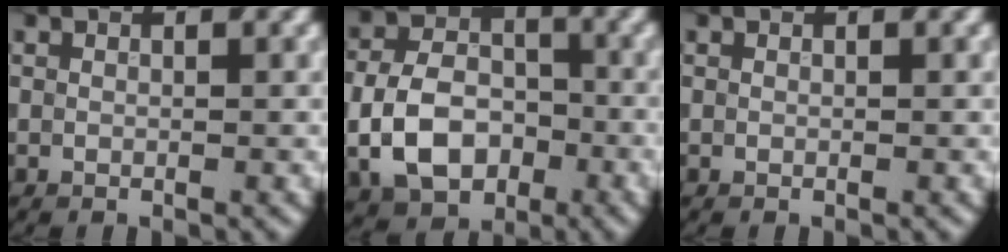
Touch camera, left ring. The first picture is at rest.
{"total": 7.7, "force": [-2.2, 5.4, 5.0], "torque": [-0.097, -0.004, -0.040]}
{"total": 0.0}